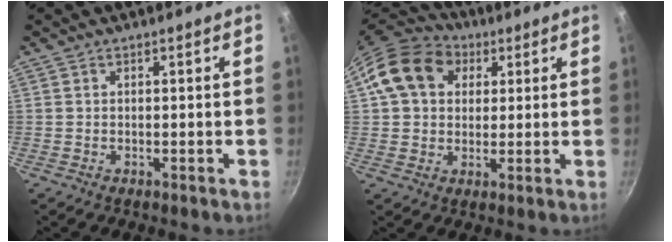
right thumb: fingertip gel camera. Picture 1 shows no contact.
{"total": 14.4, "force": [4.5, 11.2, 7.8], "torque": [-0.122, 0.017, 0.064]}